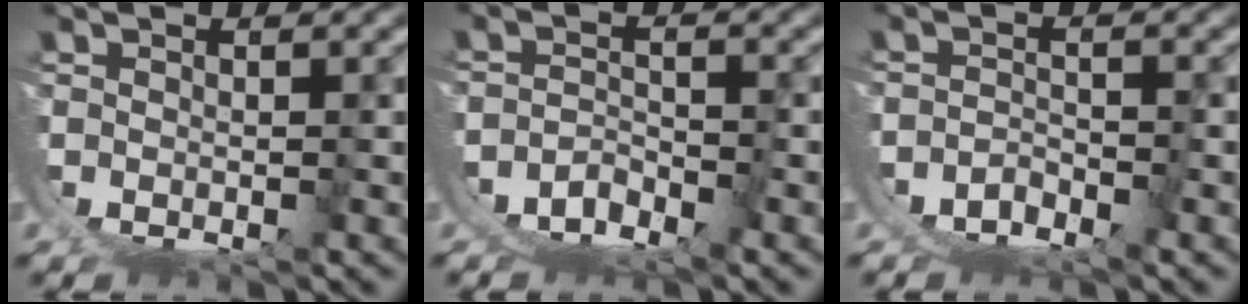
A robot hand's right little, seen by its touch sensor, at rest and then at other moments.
{"total": 7.7, "force": [-1.8, 6.6, 3.5], "torque": [-0.105, -0.038, -0.025]}
{"total": 5.7, "force": [-1.5, 4.9, 2.5], "torque": [-0.080, -0.029, -0.020]}